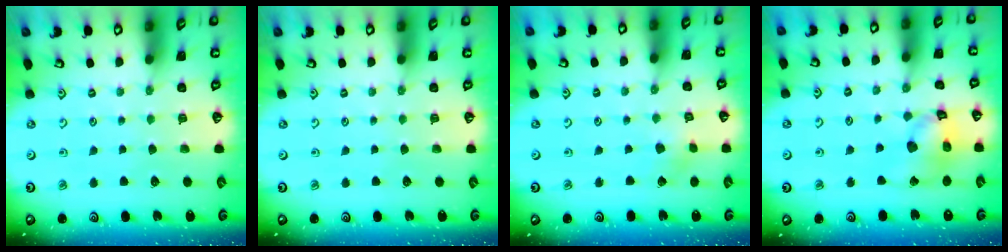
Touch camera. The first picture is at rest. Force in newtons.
{"total": 0.0}
{"total": 3.3, "press": 3.3, "slide": 0.2}
{"total": 14.0, "press": 13.9, "slide": 1.7}